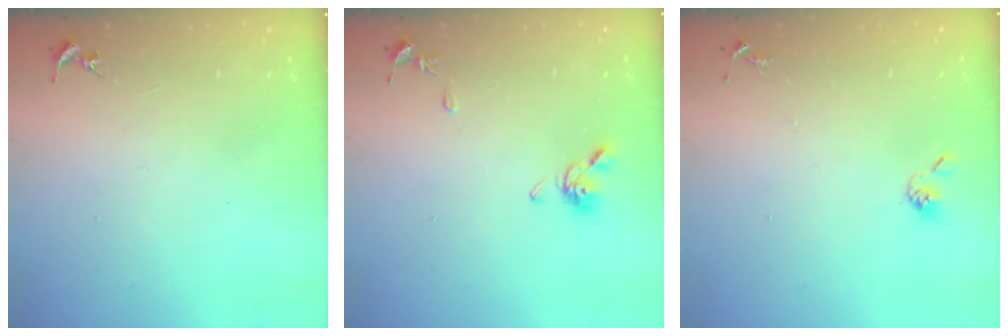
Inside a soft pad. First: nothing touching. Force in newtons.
{"total": 9.4, "press": 9.4, "slide": 1.0}
{"total": 5.5, "press": 5.4, "slide": 0.9}